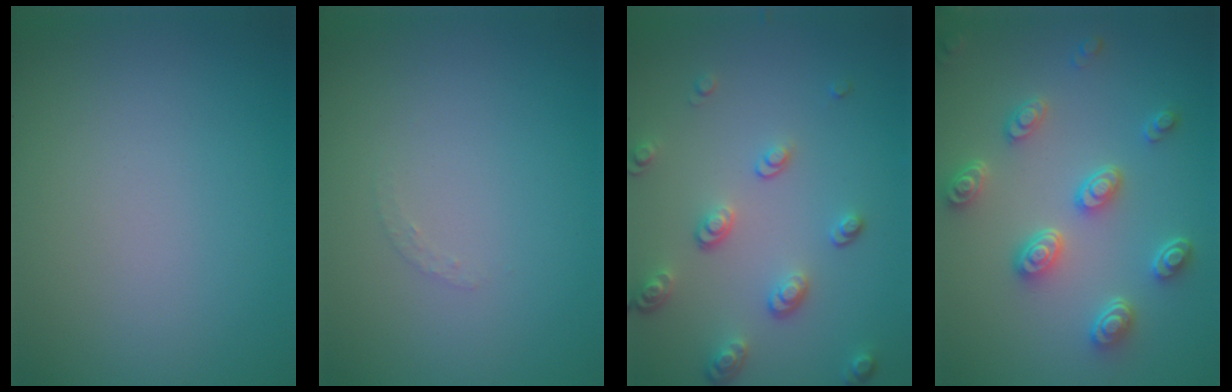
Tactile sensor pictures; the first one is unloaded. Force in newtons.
{"total": 0.7, "press": 0.7, "slide": 0.1}
{"total": 3.4, "press": 2.7, "slide": 2.2}
{"total": 4.4, "press": 3.7, "slide": 2.3}